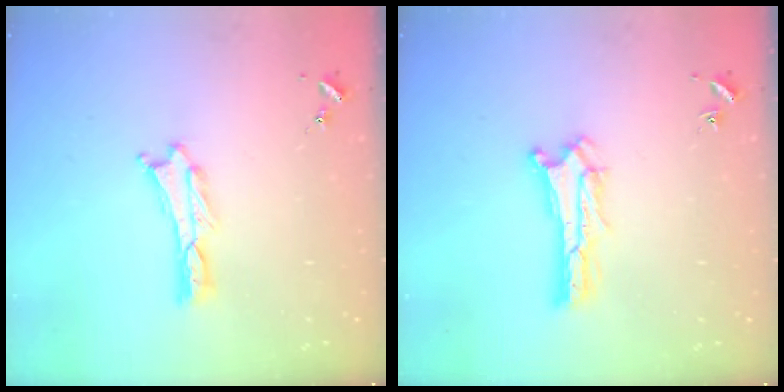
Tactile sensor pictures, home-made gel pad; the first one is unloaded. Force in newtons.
{"total": 0.9, "press": 0.9, "slide": 0.2}